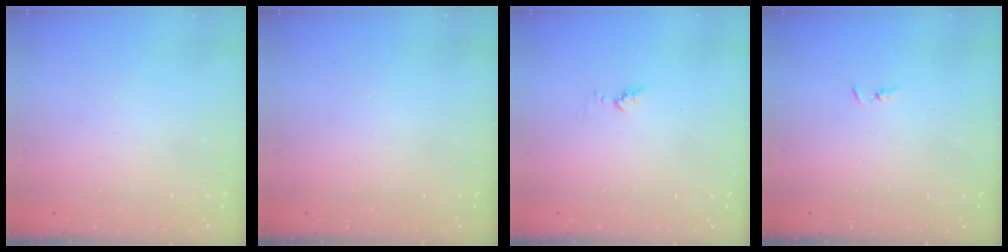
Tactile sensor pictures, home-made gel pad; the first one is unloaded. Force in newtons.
{"total": 0.0}
{"total": 3.7, "press": 3.6, "slide": 0.4}
{"total": 1.3, "press": 1.2, "slide": 0.3}